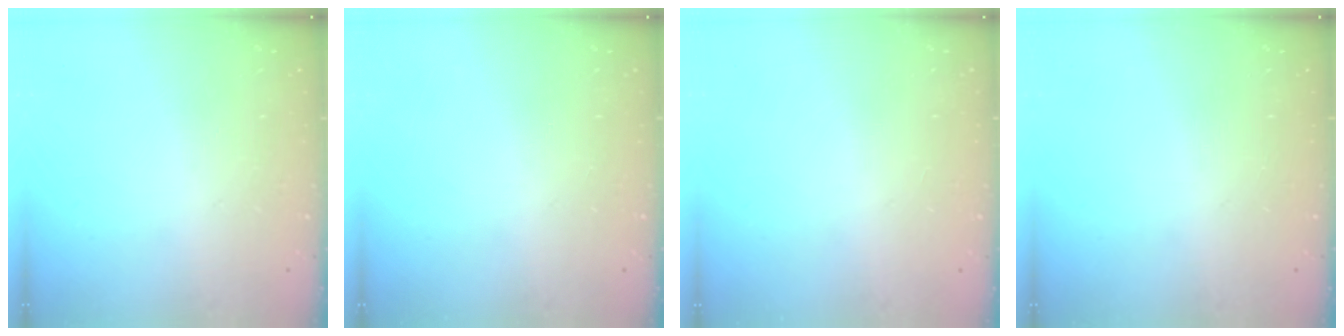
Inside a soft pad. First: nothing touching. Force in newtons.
{"total": 0.0}
{"total": 1.1, "press": 0.8, "slide": 0.7}
{"total": 0.0}